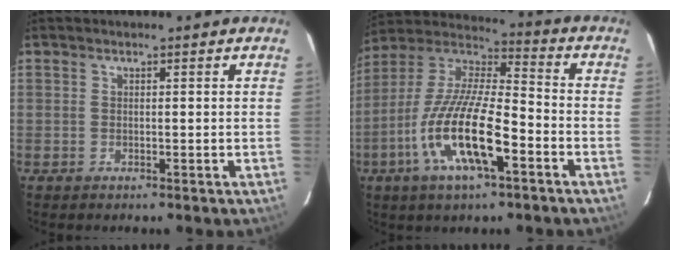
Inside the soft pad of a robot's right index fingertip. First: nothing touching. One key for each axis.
{"total": 18.1, "fx": -7.4, "fy": 5.1, "fz": 15.8, "tx": -0.316, "ty": -0.018, "tz": -0.147}